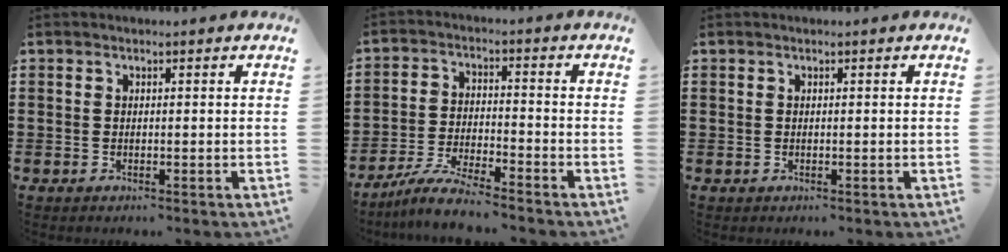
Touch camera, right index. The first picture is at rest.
{"total": 6.0, "force": [-5.6, 0.1, 2.1], "torque": [-0.054, -0.007, -0.111]}
{"total": 0.0}